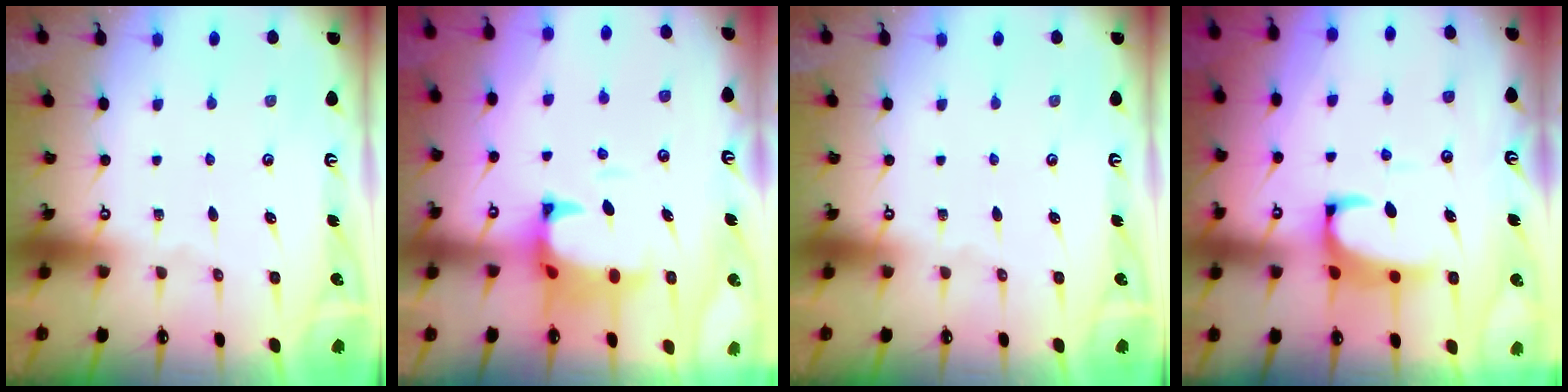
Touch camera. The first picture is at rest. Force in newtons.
{"total": 2.6, "press": 2.4, "slide": 1.1}
{"total": 0.0}
{"total": 2.8, "press": 2.4, "slide": 1.4}